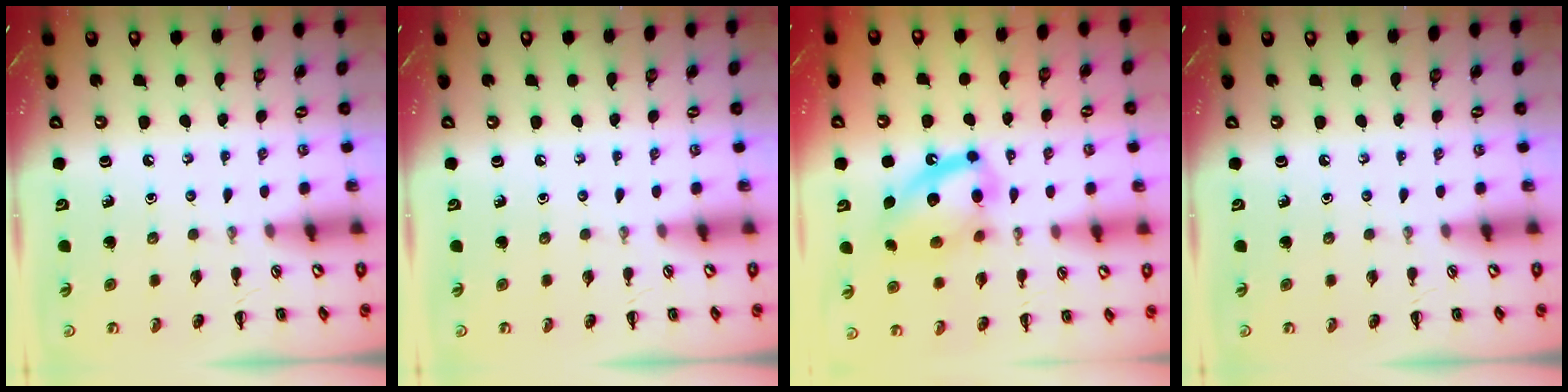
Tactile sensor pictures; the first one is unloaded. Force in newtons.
{"total": 0.0}
{"total": 14.7, "press": 14.5, "slide": 2.4}
{"total": 0.0}